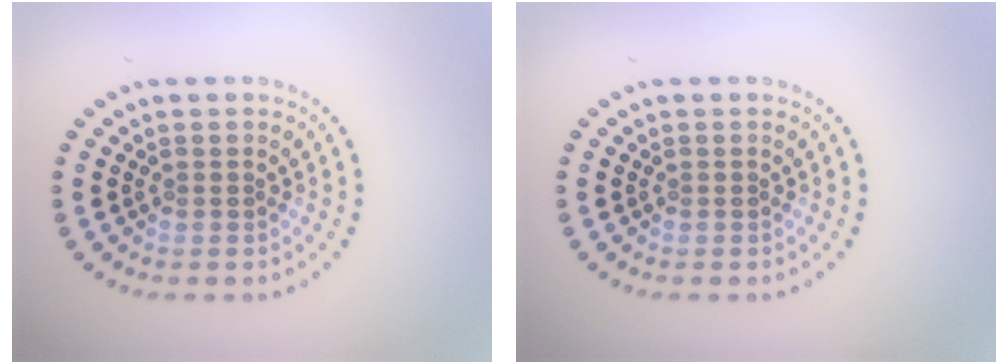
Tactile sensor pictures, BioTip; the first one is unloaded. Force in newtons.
{"total": 0.0}